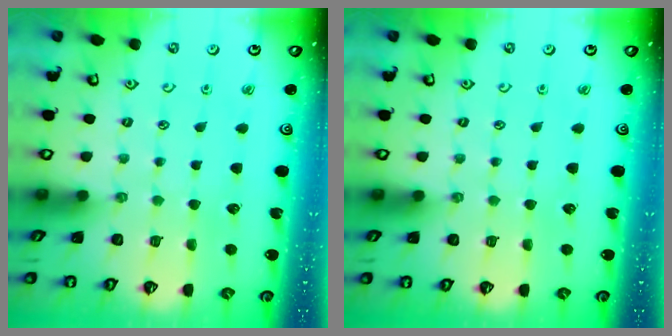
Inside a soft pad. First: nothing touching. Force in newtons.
{"total": 0.0}